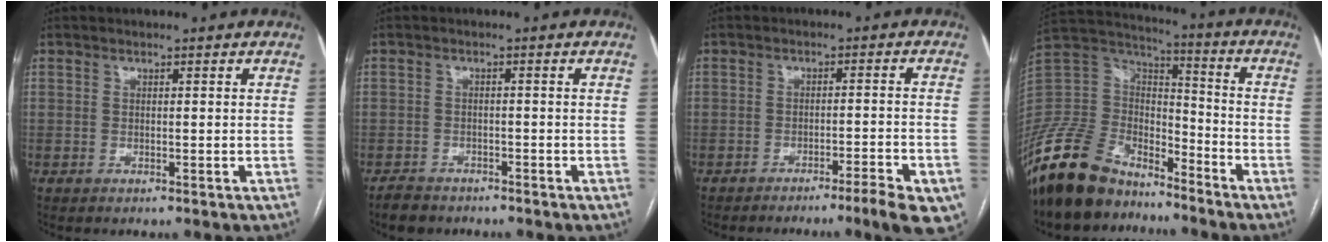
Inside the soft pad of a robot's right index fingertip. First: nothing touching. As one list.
[{"total": 3.2, "force": [-2.6, 1.8, 0.4], "torque": [-0.011, 0.001, -0.043]}, {"total": 10.0, "force": [-7.0, 0.5, 7.1], "torque": [-0.065, 0.005, -0.099]}, {"total": 17.3, "force": [-13.8, 7.8, 6.9], "torque": [-0.152, 0.027, -0.264]}]